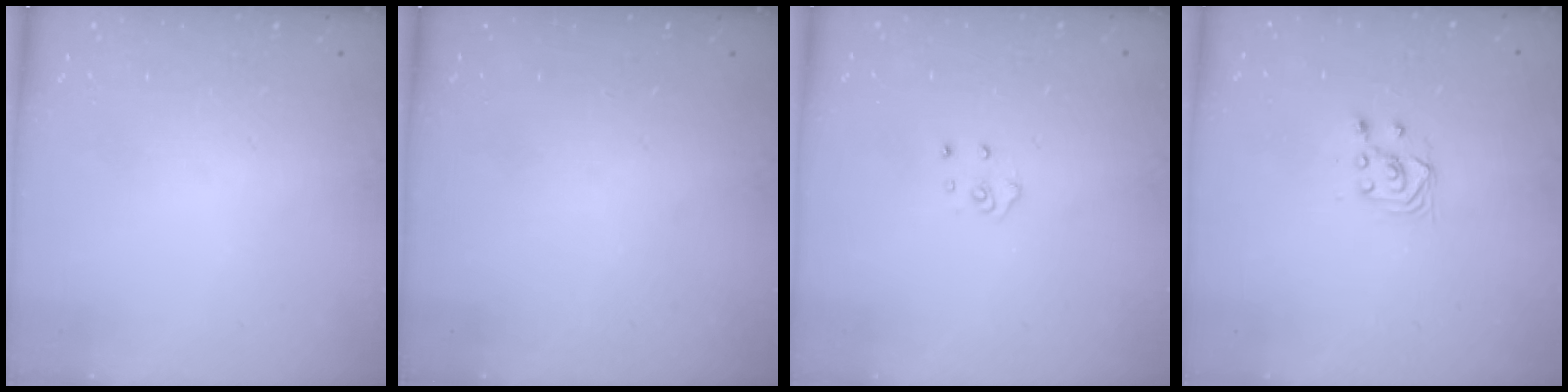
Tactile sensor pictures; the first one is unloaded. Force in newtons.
{"total": 0.0}
{"total": 4.6, "press": 4.6, "slide": 0.4}
{"total": 2.9, "press": 2.7, "slide": 1.0}